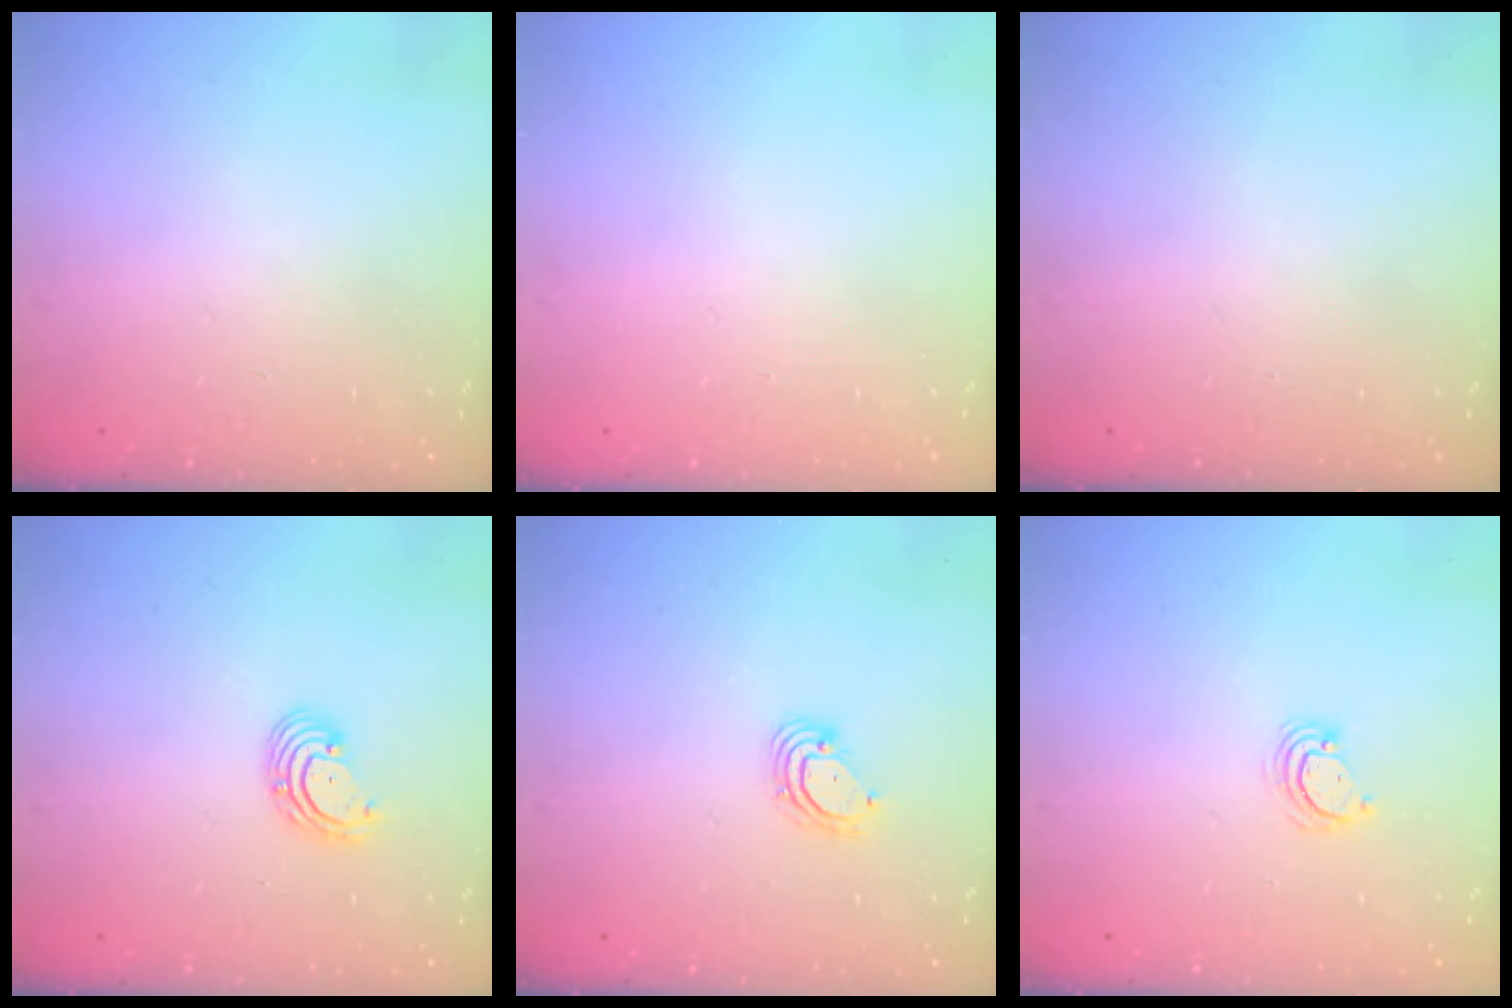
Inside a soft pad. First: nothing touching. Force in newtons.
{"total": 0.0}
{"total": 0.0}
{"total": 2.7, "press": 2.7, "slide": 0.3}
{"total": 4.3, "press": 4.3, "slide": 0.2}
{"total": 4.0, "press": 4.0, "slide": 0.3}